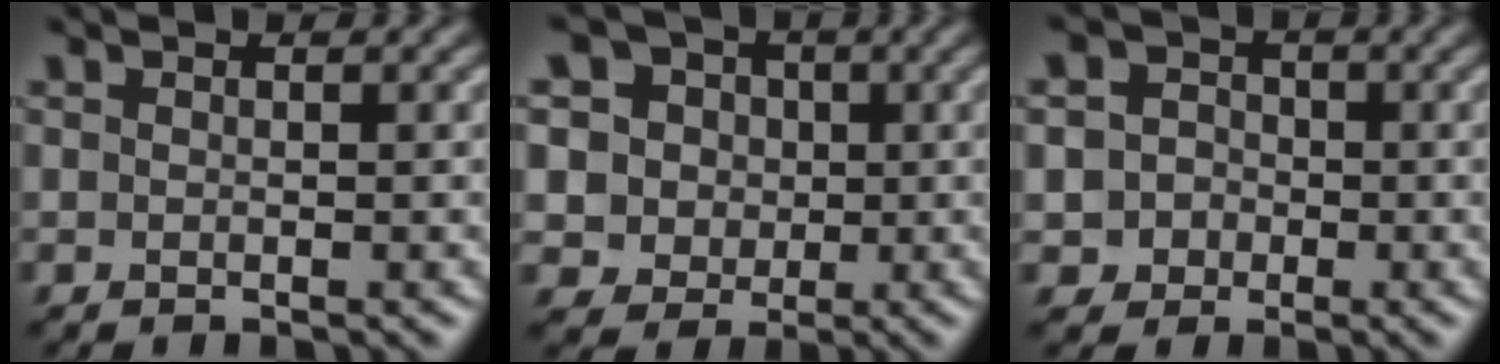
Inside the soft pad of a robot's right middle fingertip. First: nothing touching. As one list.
[{"total": 8.3, "force": [3.8, 6.8, 3.0], "torque": [-0.071, 0.019, 0.047]}, {"total": 4.1, "force": [0.3, 3.9, 1.1], "torque": [-0.002, 0.025, -0.011]}]